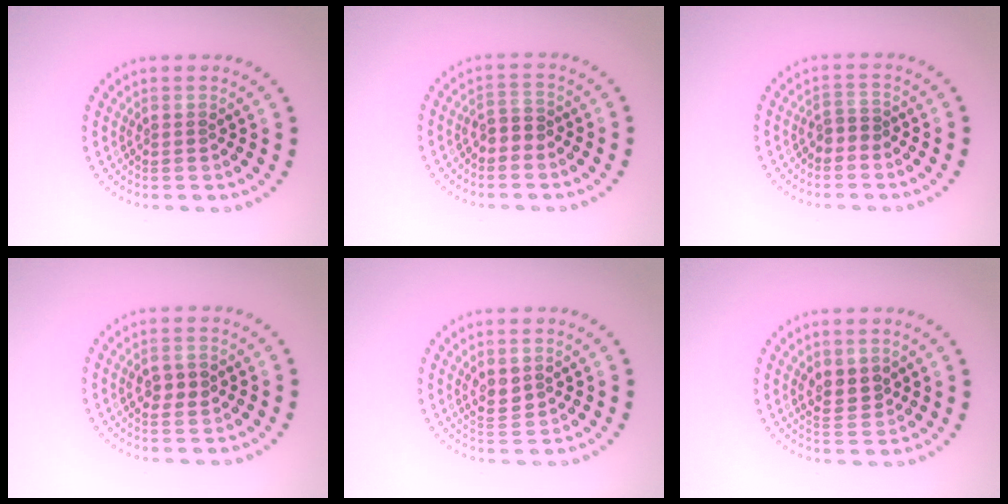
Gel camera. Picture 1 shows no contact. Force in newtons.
{"total": 1.6, "press": 1.3, "slide": 0.8}
{"total": 1.1, "press": 0.9, "slide": 0.6}
{"total": 2.0, "press": 2.0, "slide": 0.1}
{"total": 1.9, "press": 1.8, "slide": 0.7}
{"total": 2.4, "press": 2.3, "slide": 0.6}